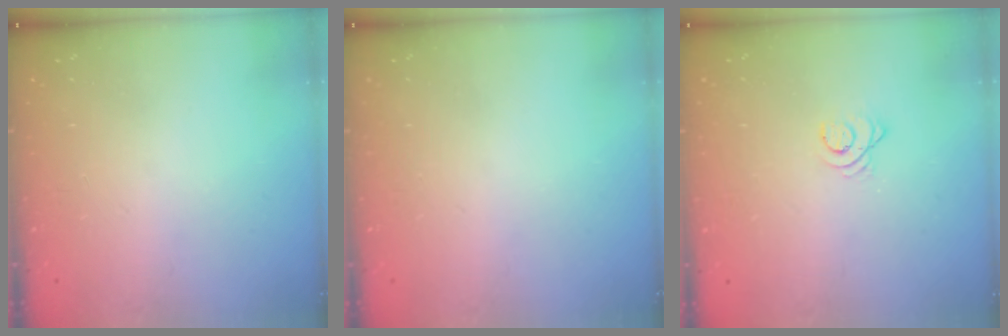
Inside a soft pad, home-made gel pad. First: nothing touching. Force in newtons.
{"total": 0.0}
{"total": 2.3, "press": 2.3, "slide": 0.3}